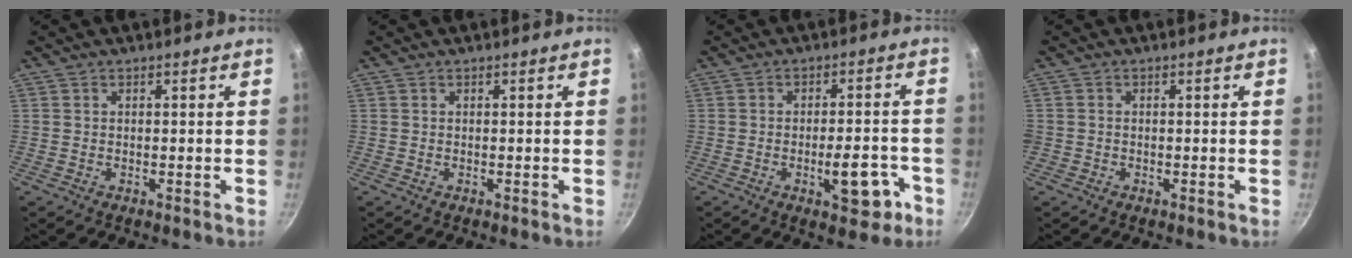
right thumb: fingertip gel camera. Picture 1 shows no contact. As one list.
[{"total": 0.0}, {"total": 8.4, "force": [-3.4, 3.6, 6.8], "torque": [-0.067, 0.022, -0.038]}, {"total": 0.8, "force": [-0.2, 0.8, 0.2], "torque": [-0.004, 0.002, -0.004]}]